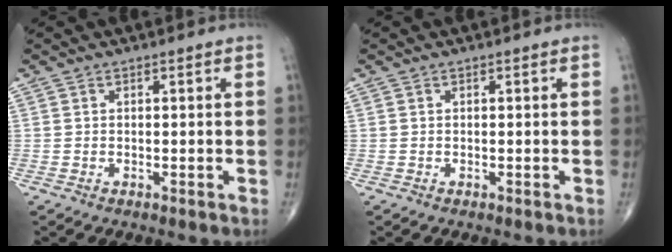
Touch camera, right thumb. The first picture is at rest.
{"total": 0.0}